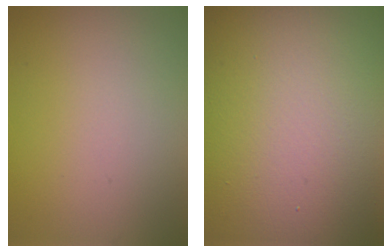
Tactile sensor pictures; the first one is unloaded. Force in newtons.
{"total": 24.5, "press": 24.4, "slide": 1.3}